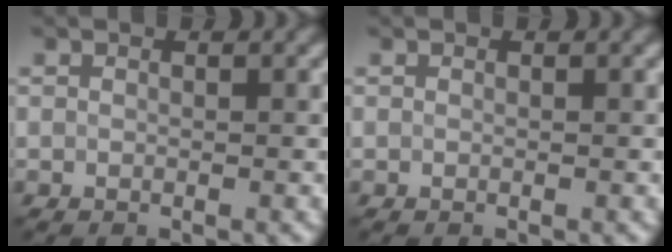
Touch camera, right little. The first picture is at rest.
{"total": 0.0}